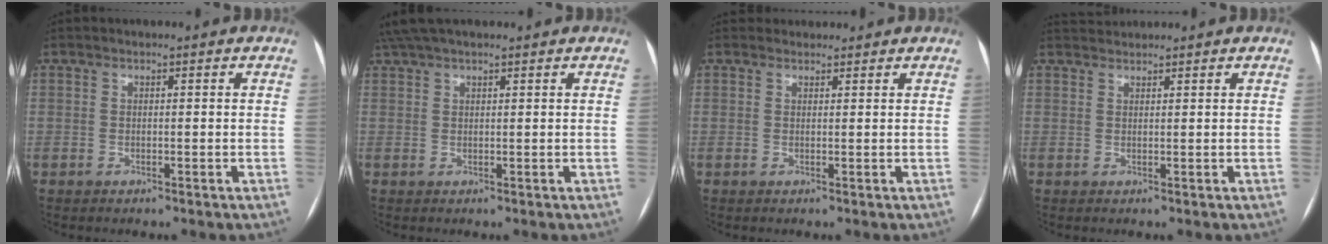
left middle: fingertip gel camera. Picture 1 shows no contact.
{"total": 6.3, "force": [5.3, 1.2, 3.2], "torque": [-0.059, 0.047, 0.097]}
{"total": 2.0, "force": [1.8, 0.8, -0.2], "torque": [0.005, 0.019, 0.026]}
{"total": 2.1, "force": [2.1, 0.0, -0.1], "torque": [-0.005, 0.019, 0.044]}